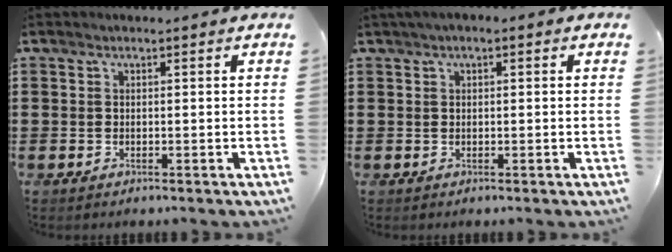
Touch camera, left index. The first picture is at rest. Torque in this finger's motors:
{"motor_torque": [2.14, 0.00, 0.53, 0.21]}